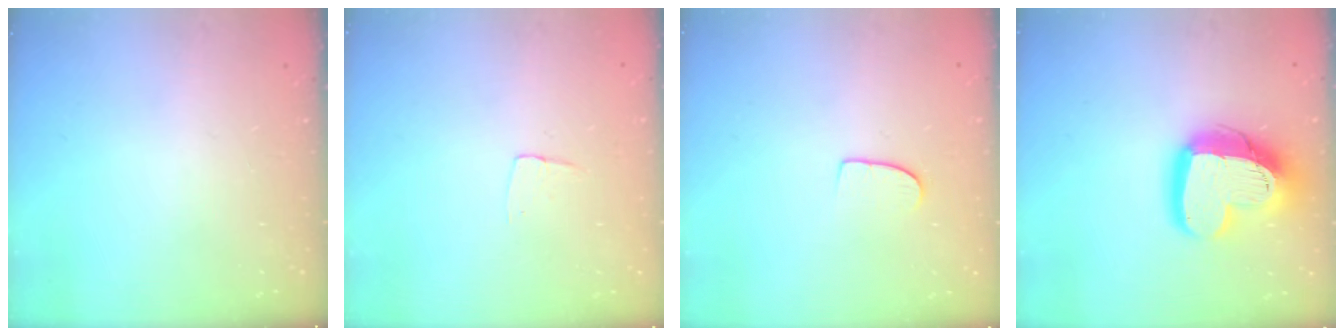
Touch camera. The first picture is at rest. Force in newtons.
{"total": 3.4, "press": 3.4, "slide": 0.2}
{"total": 6.5, "press": 6.5, "slide": 0.5}
{"total": 18.8, "press": 18.7, "slide": 1.8}